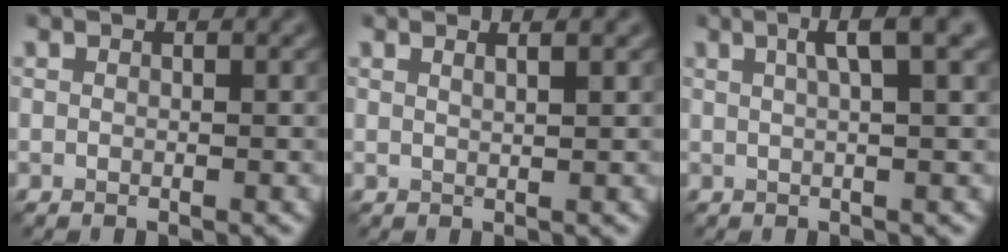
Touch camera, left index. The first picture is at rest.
{"total": 1.7, "force": [1.0, 0.6, 1.2], "torque": [-0.008, 0.005, 0.001]}
{"total": 4.3, "force": [1.8, 0.8, 3.9], "torque": [-0.049, 0.012, 0.024]}